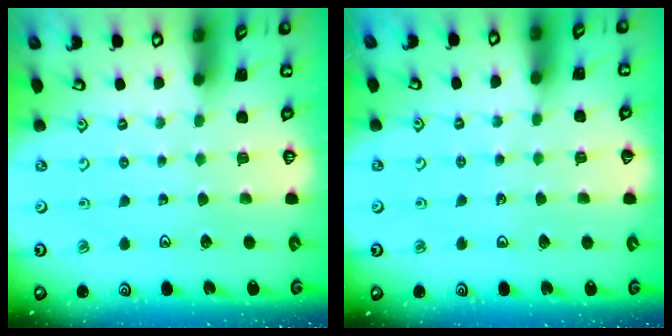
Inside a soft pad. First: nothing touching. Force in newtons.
{"total": 3.2, "press": 3.2, "slide": 0.4}